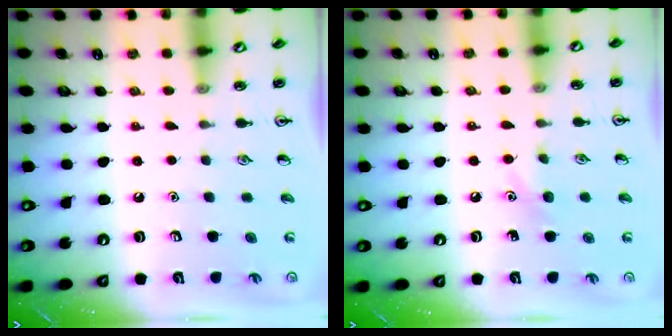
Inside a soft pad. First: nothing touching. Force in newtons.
{"total": 5.6, "press": 5.3, "slide": 1.8}